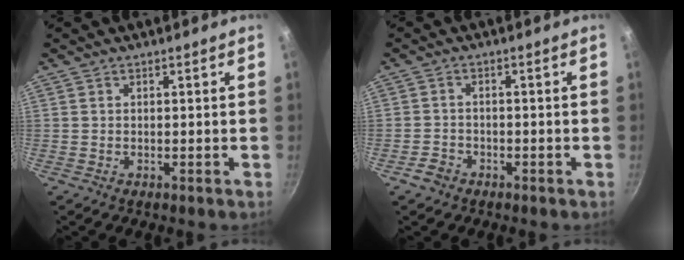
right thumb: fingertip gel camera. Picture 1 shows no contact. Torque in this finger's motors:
{"motor_torque": [-0.02, -0.11, 0.04, 0.34, 0.00]}